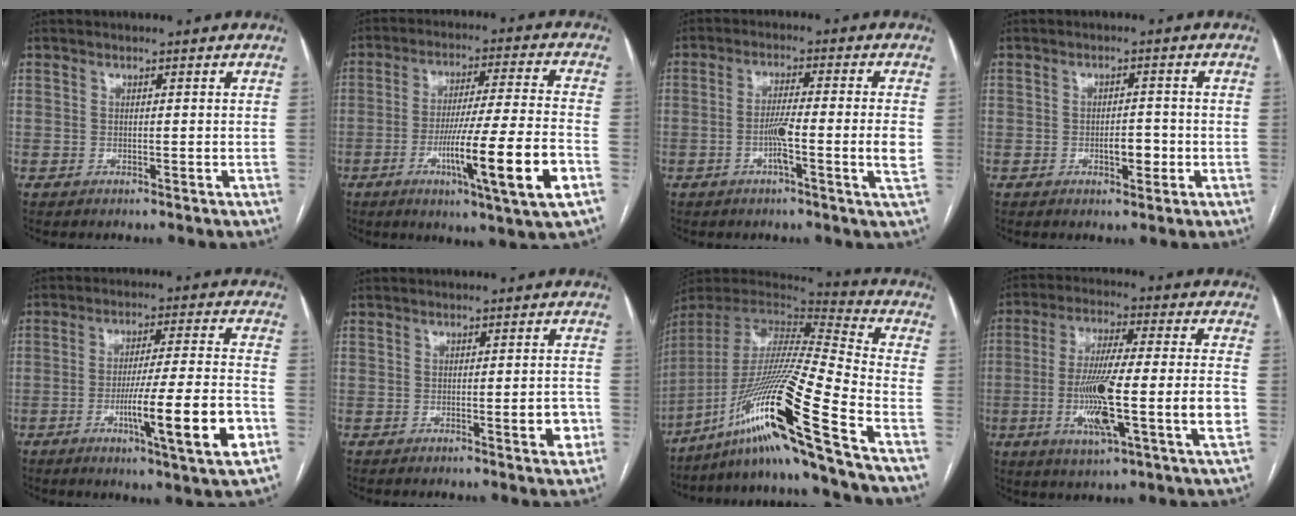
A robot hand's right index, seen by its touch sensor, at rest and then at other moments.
{"total": 16.3, "force": [-5.8, -0.7, 15.2], "torque": [-0.253, -0.018, -0.094]}
{"total": 7.5, "force": [-1.6, -0.5, 7.3], "torque": [-0.127, -0.001, -0.030]}
{"total": 3.1, "force": [-1.0, 1.3, 2.6], "torque": [-0.038, 0.003, -0.011]}
{"total": 14.2, "force": [-5.0, -0.4, 13.3], "torque": [-0.218, -0.013, -0.081]}
{"total": 3.6, "force": [-1.4, 0.6, 3.3], "torque": [-0.040, -0.001, -0.017]}
{"total": 24.4, "force": [-14.1, -1.8, 19.8], "torque": [-0.389, -0.035, -0.267]}
{"total": 16.4, "force": [-3.6, 0.7, 16.0], "torque": [-0.295, -0.005, -0.064]}